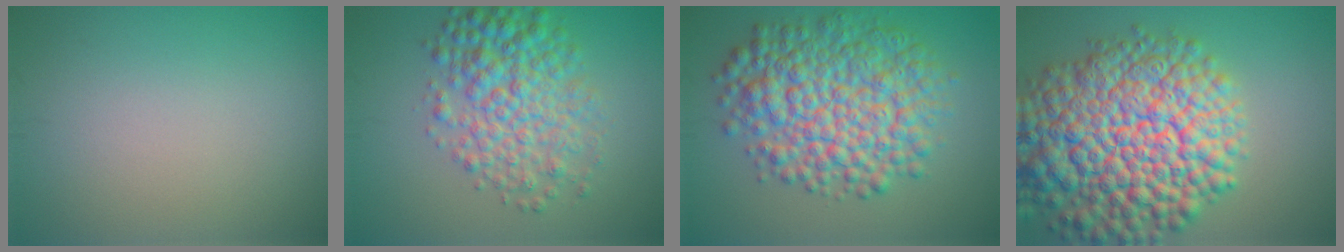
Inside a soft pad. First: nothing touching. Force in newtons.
{"total": 6.0, "press": 6.0, "slide": 0.0}
{"total": 9.0, "press": 9.0, "slide": 0.1}
{"total": 14.4, "press": 14.4, "slide": 0.7}